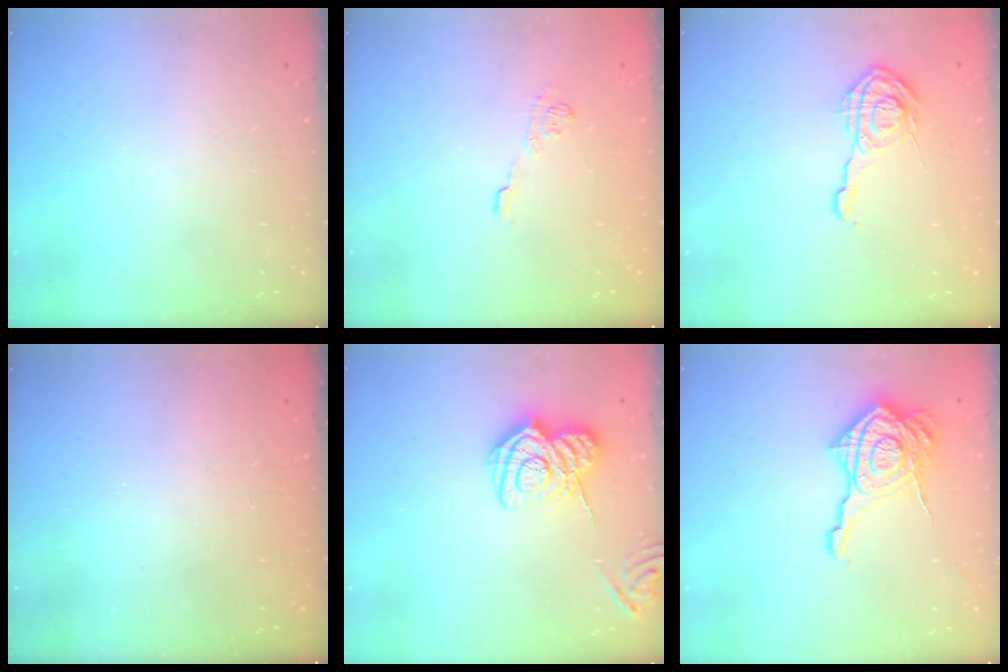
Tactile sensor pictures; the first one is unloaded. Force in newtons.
{"total": 8.3, "press": 8.1, "slide": 1.3}
{"total": 9.9, "press": 9.9, "slide": 0.5}
{"total": 2.5, "press": 2.4, "slide": 0.8}
{"total": 12.2, "press": 12.2, "slide": 0.7}
{"total": 19.5, "press": 19.5, "slide": 1.3}